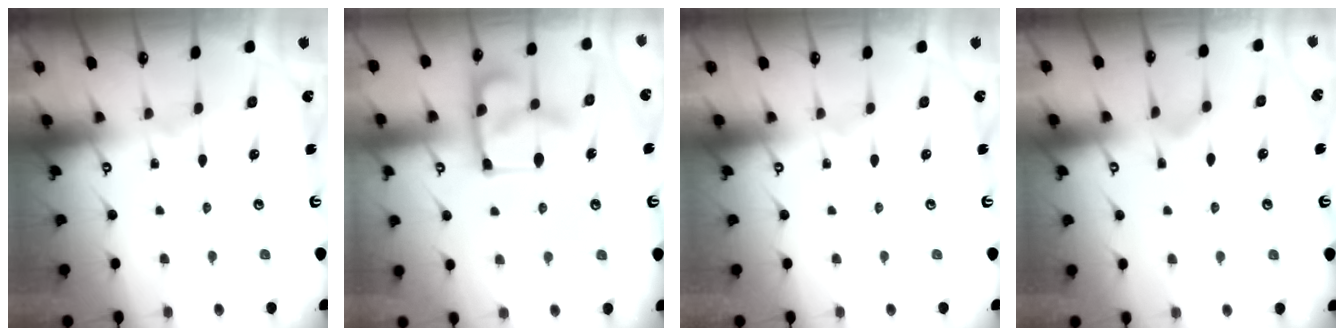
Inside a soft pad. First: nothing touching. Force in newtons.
{"total": 12.5, "press": 12.4, "slide": 1.4}
{"total": 0.0}
{"total": 0.7, "press": 0.0, "slide": 0.7}